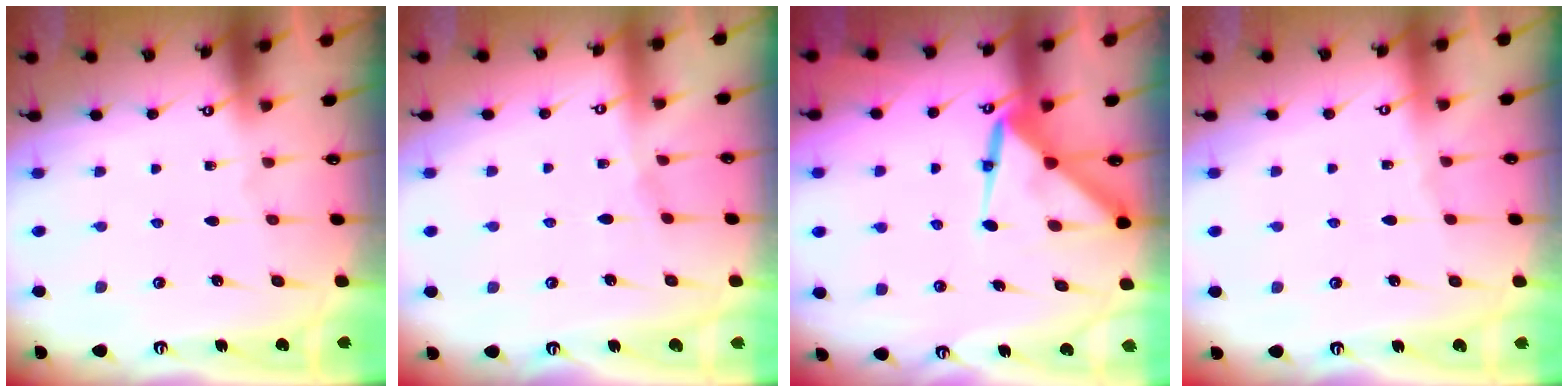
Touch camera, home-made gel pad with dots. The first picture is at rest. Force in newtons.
{"total": 4.3, "press": 4.3, "slide": 0.7}
{"total": 8.9, "press": 8.9, "slide": 0.8}
{"total": 1.9, "press": 1.8, "slide": 0.5}